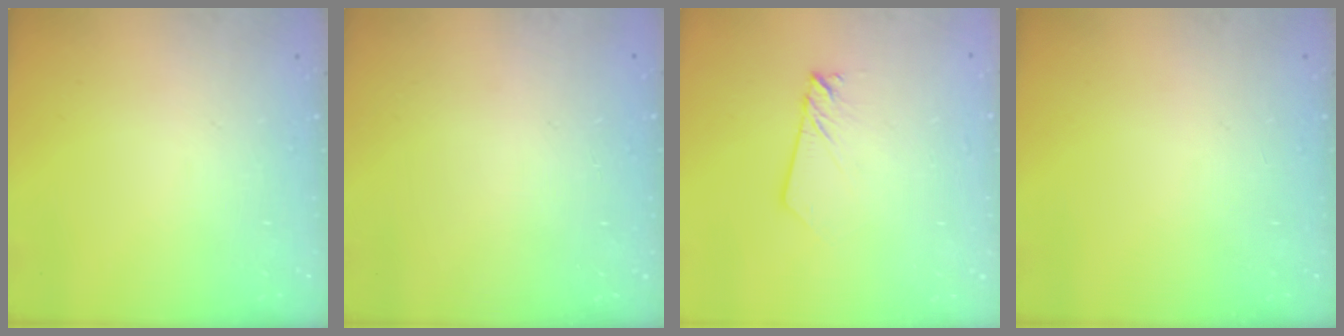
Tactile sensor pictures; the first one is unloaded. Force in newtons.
{"total": 0.0}
{"total": 1.9, "press": 1.9, "slide": 0.2}
{"total": 0.0}